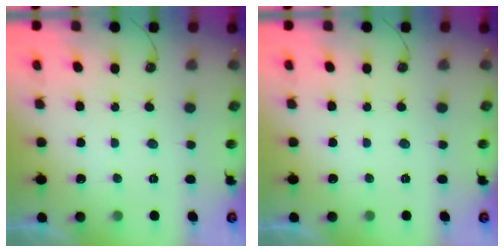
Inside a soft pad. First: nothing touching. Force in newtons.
{"total": 0.0}